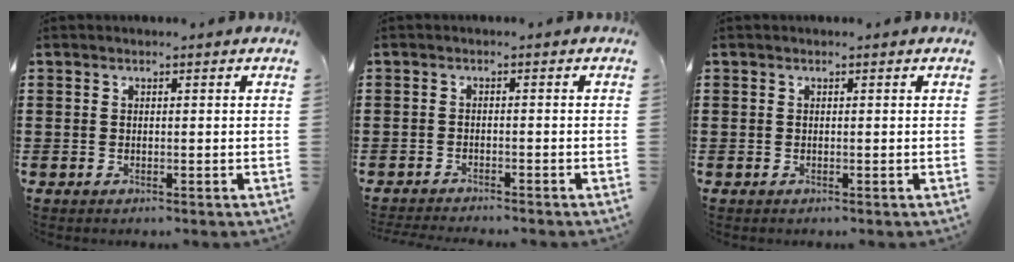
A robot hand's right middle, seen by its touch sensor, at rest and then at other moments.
{"total": 1.9, "force": [-1.9, 0.0, 0.0], "torque": [-0.004, 0.001, -0.041]}
{"total": 0.0}